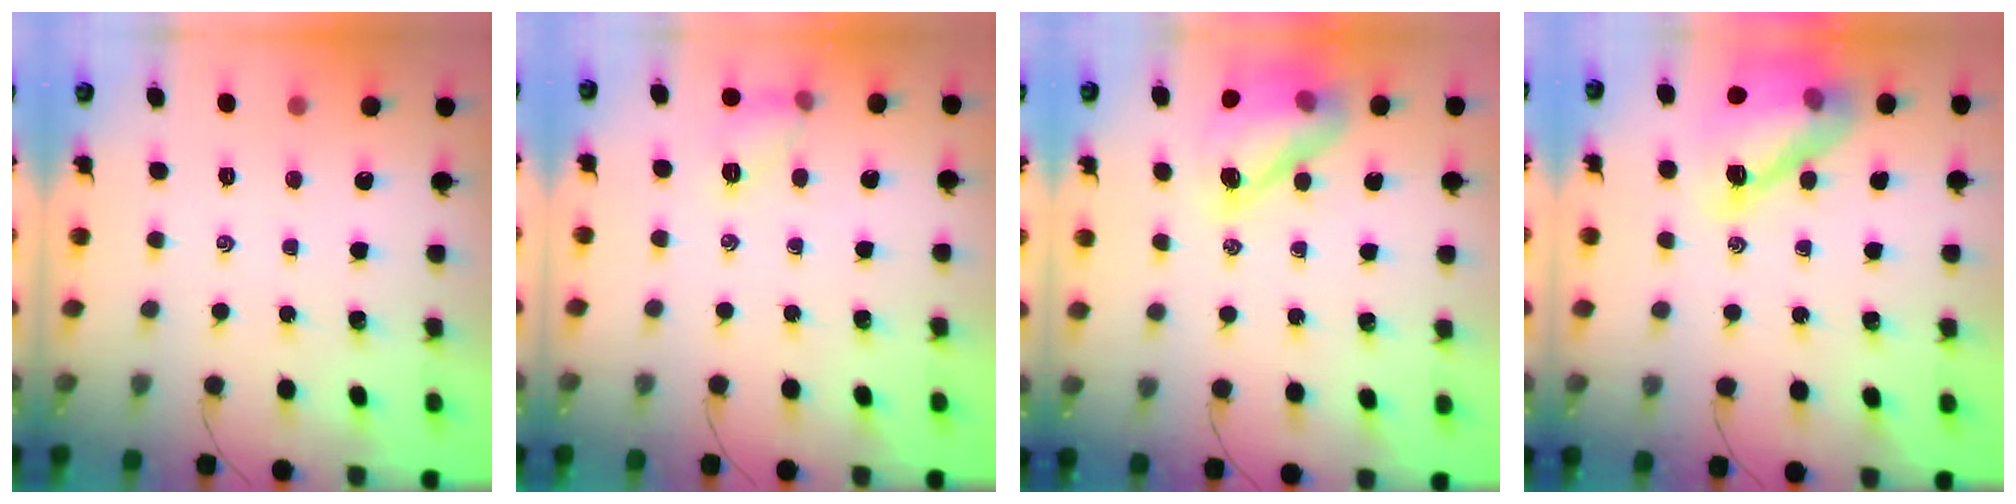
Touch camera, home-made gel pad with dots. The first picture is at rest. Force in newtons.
{"total": 7.8, "press": 7.7, "slide": 0.6}
{"total": 14.4, "press": 13.9, "slide": 4.0}
{"total": 15.3, "press": 15.2, "slide": 1.8}